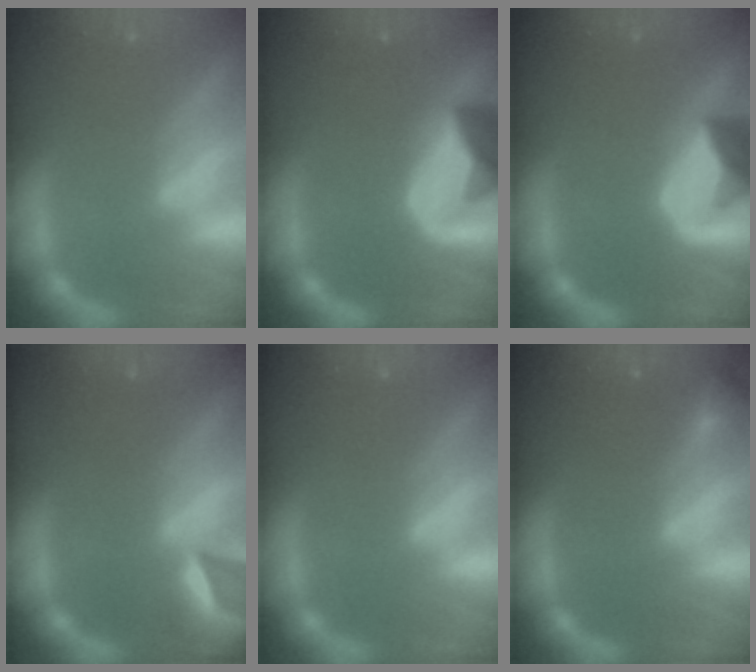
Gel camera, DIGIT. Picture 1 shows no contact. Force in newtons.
{"total": 8.9}
{"total": 6.9}
{"total": 4.9}
{"total": 0.0}
{"total": 0.9}